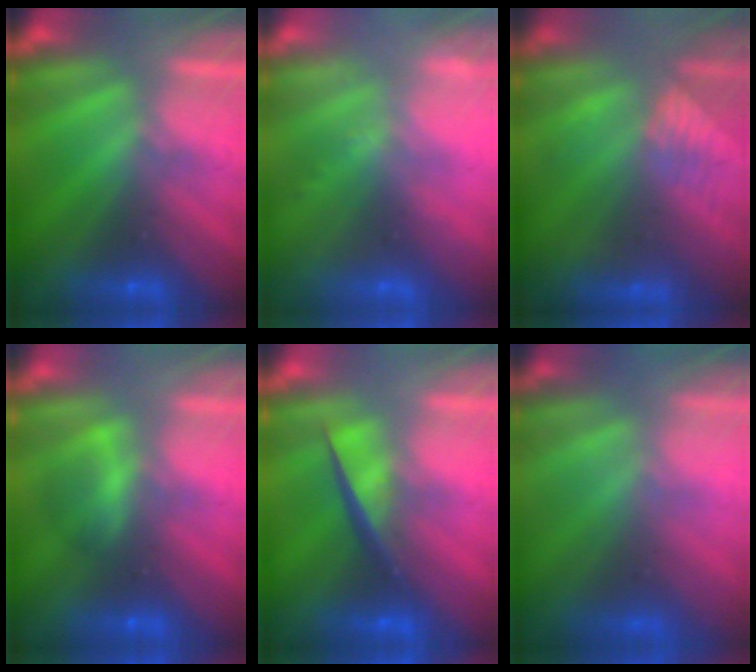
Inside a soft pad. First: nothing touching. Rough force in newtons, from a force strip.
{"total": 2.4}
{"total": 3.4}
{"total": 2.1}
{"total": 4.5}
{"total": 6.7}